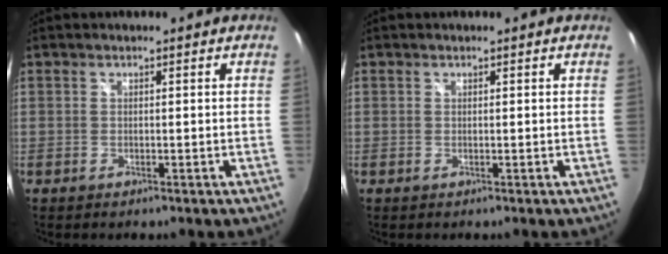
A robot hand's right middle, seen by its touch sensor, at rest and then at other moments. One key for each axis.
{"total": 0.0}